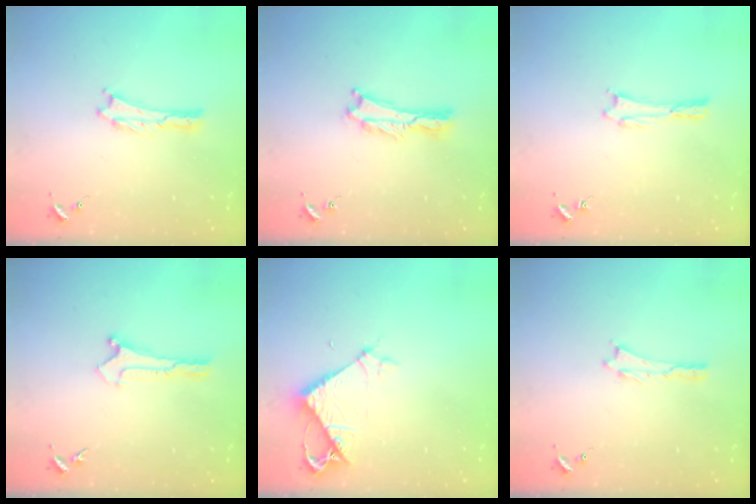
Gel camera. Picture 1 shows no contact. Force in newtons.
{"total": 1.2, "press": 1.1, "slide": 0.3}
{"total": 0.0}
{"total": 0.0}
{"total": 5.9, "press": 5.8, "slide": 0.5}
{"total": 0.0}